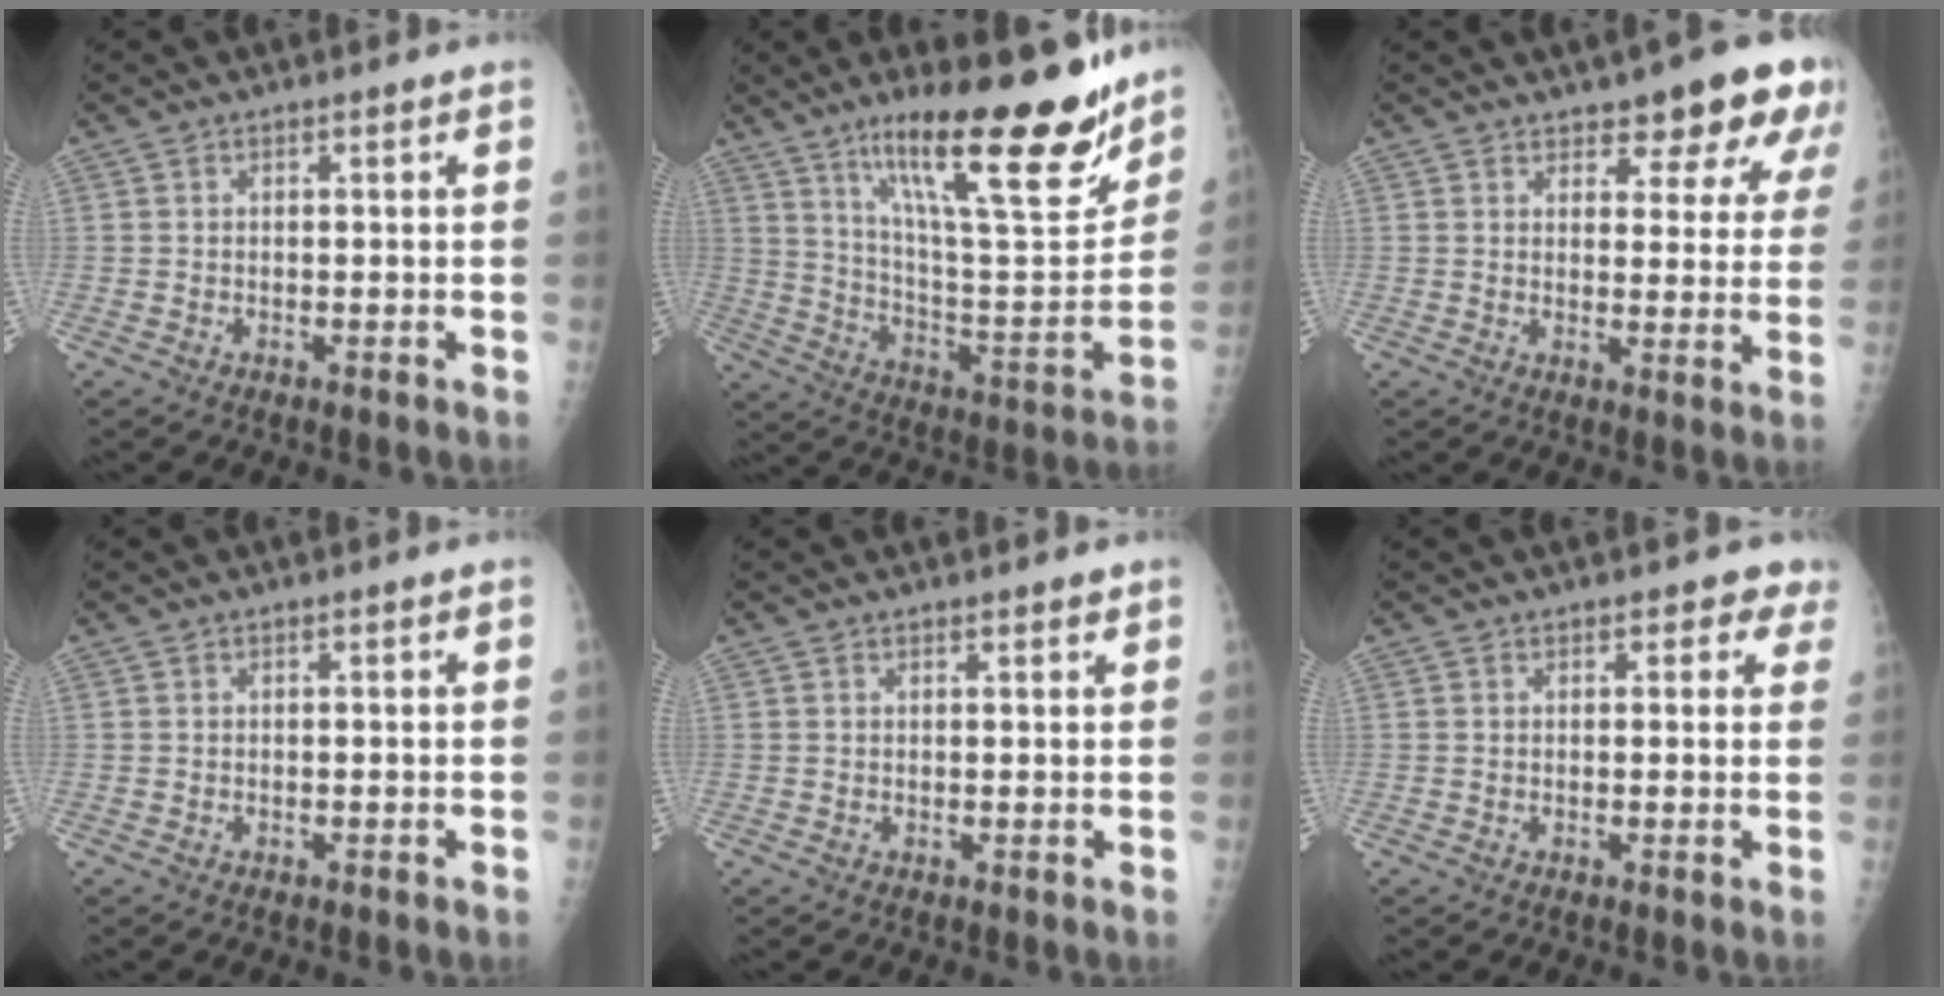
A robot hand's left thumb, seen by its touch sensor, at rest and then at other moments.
{"total": 25.7, "force": [16.8, 5.9, 18.5], "torque": [-0.256, -0.081, 0.275]}
{"total": 10.8, "force": [7.3, 4.2, 6.7], "torque": [-0.043, -0.038, 0.086]}
{"total": 0.0}
{"total": 1.2, "force": [1.0, 0.4, 0.6], "torque": [-0.005, -0.005, 0.012]}
{"total": 3.1, "force": [2.2, 1.9, 1.2], "torque": [0.022, -0.006, 0.016]}